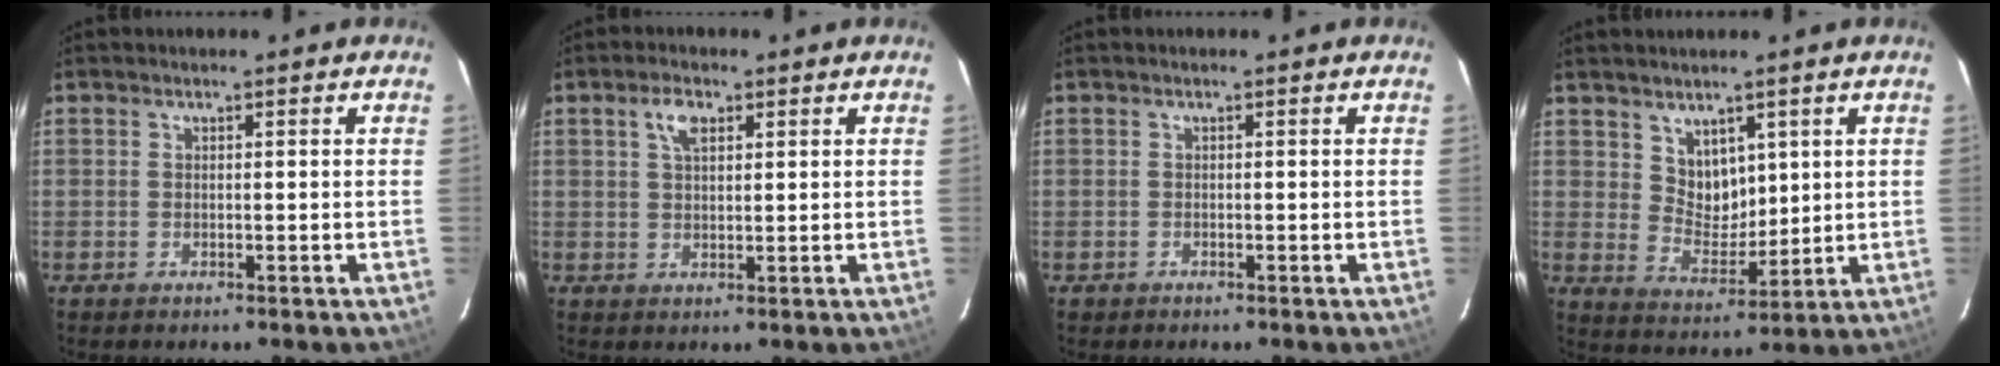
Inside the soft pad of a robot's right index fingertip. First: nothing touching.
{"total": 3.6, "force": [1.7, 1.8, 2.6], "torque": [-0.049, 0.009, 0.031]}
{"total": 0.7, "force": [-0.4, 0.6, -0.1], "torque": [0.000, 0.003, -0.006]}
{"total": 6.3, "force": [3.5, 4.6, 2.6], "torque": [-0.035, 0.002, 0.074]}